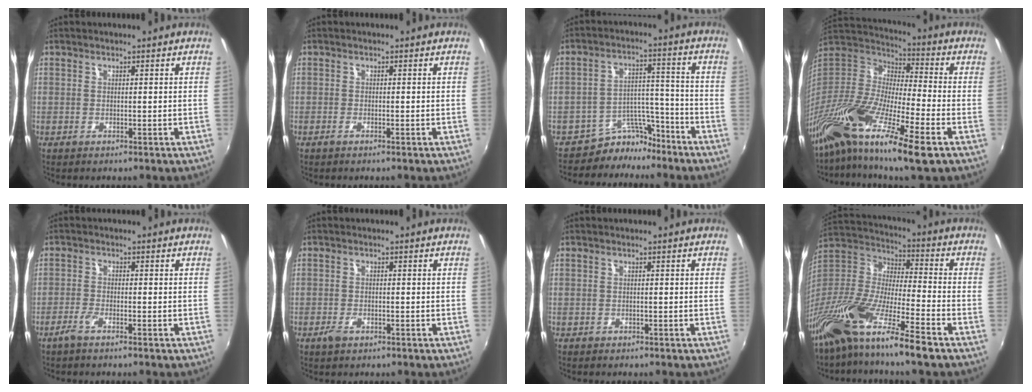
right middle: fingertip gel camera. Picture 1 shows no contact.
{"total": 0.8, "force": [-0.7, 0.0, 0.5], "torque": [-0.012, -0.002, -0.015]}
{"total": 8.1, "force": [-7.1, 3.8, 0.6], "torque": [-0.009, 0.042, -0.113]}
{"total": 22.2, "force": [-13.4, 4.2, 17.2], "torque": [-0.331, -0.045, -0.263]}
{"total": 2.5, "force": [-1.9, 0.3, 1.6], "torque": [-0.048, -0.002, -0.041]}
{"total": 2.1, "force": [-1.3, 1.0, 1.3], "torque": [-0.029, -0.004, -0.026]}
{"total": 0.6, "force": [-0.4, 0.3, 0.0], "torque": [-0.002, -0.002, -0.006]}
{"total": 19.4, "force": [-13.6, 2.5, 13.5], "torque": [-0.261, -0.026, -0.263]}